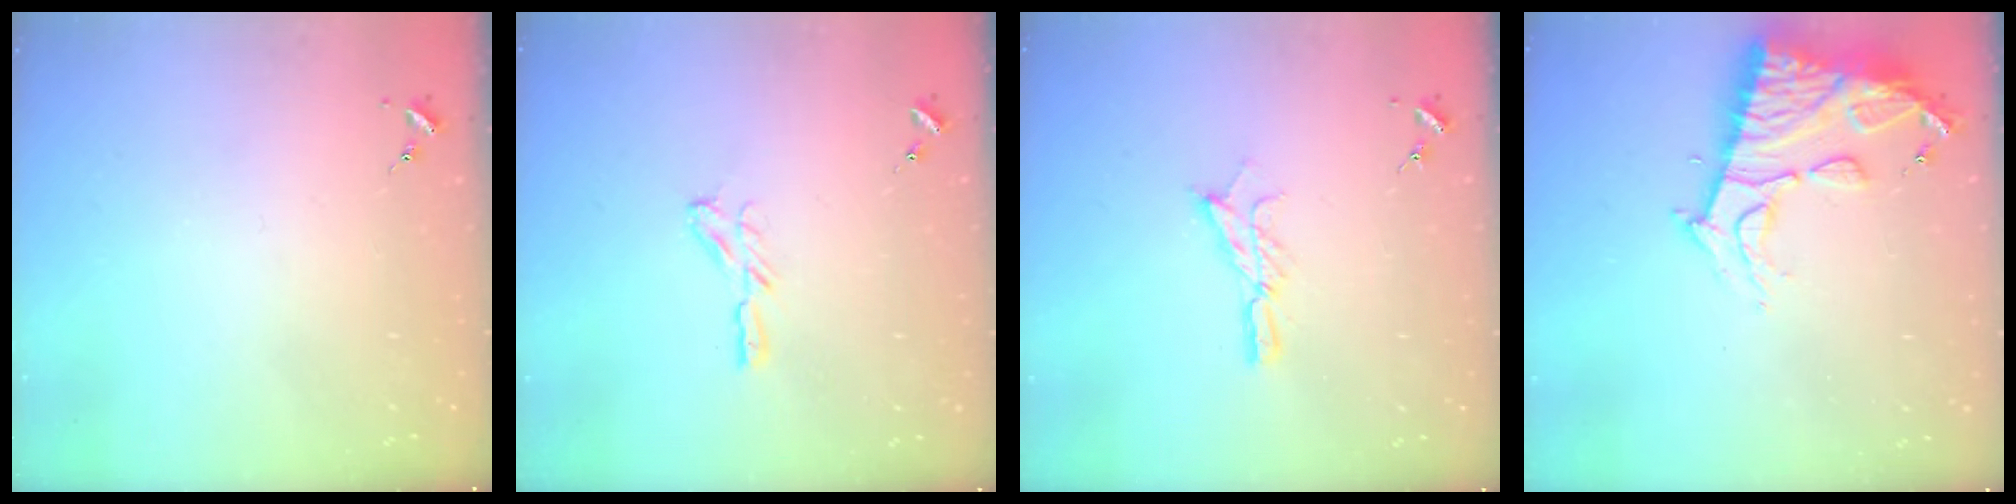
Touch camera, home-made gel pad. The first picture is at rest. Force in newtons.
{"total": 5.8, "press": 5.8, "slide": 0.2}
{"total": 10.1, "press": 10.1, "slide": 0.6}
{"total": 14.6, "press": 14.6, "slide": 1.3}